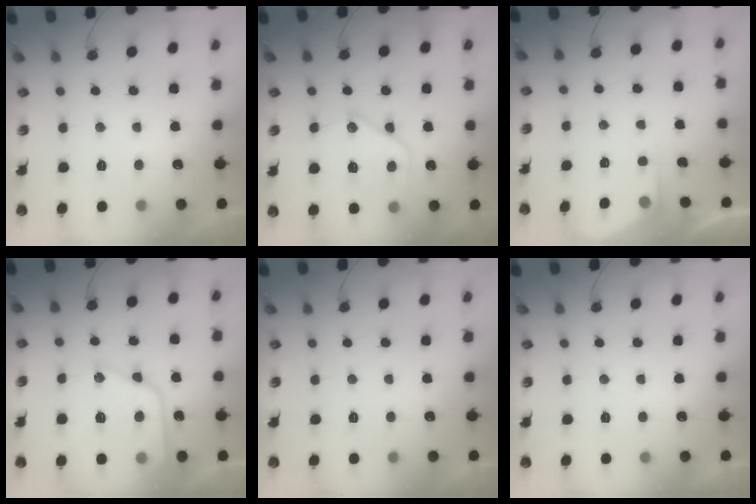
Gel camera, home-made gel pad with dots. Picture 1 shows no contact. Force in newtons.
{"total": 15.7, "press": 15.7, "slide": 1.3}
{"total": 3.0, "press": 2.9, "slide": 0.4}
{"total": 16.6, "press": 16.5, "slide": 1.6}
{"total": 0.0}
{"total": 0.0}